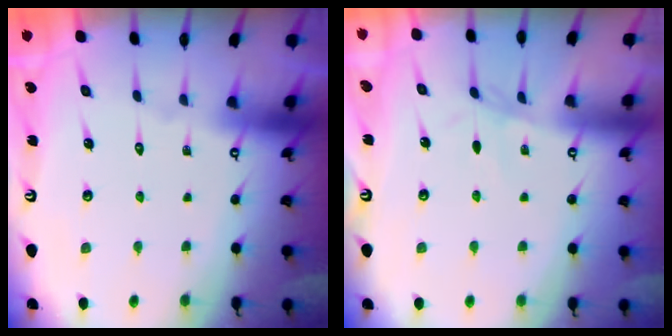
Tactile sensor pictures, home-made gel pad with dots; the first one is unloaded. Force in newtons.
{"total": 1.4, "press": 1.3, "slide": 0.4}